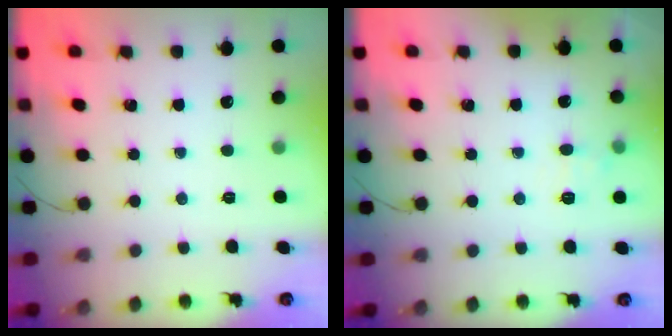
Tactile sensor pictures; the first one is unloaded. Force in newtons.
{"total": 6.8, "press": 6.5, "slide": 1.9}